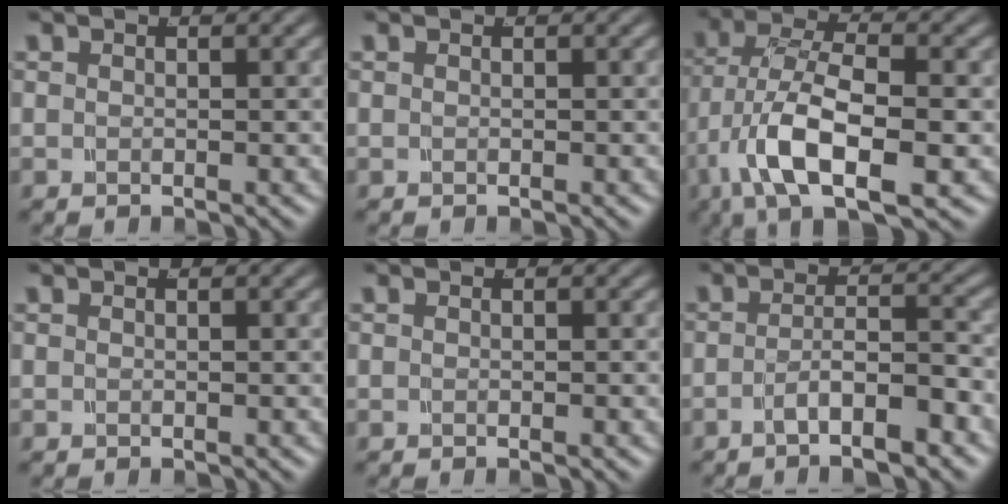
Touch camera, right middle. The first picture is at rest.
{"total": 0.0}
{"total": 6.6, "force": [-1.6, 2.9, 5.7], "torque": [-0.130, -0.028, -0.015]}
{"total": 0.0}
{"total": 0.0}
{"total": 4.7, "force": [-3.8, 0.6, 2.7], "torque": [-0.037, -0.003, -0.065]}